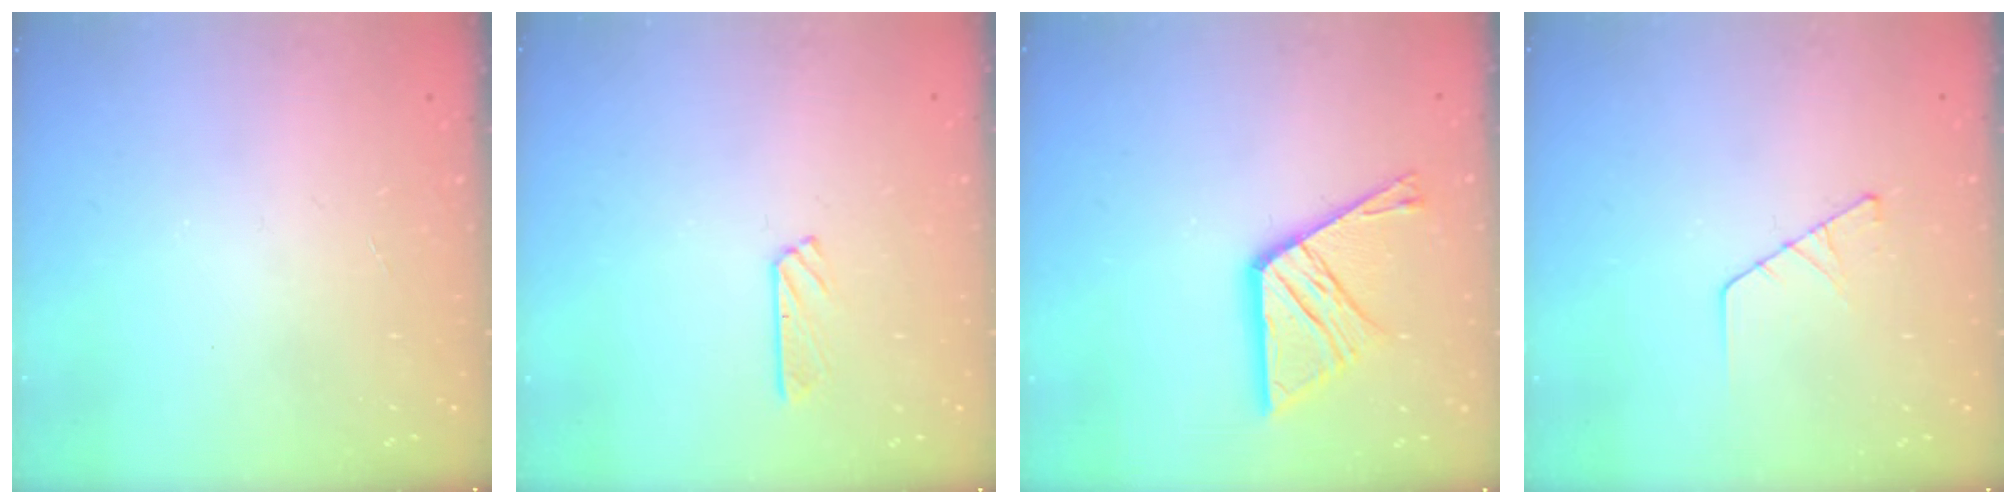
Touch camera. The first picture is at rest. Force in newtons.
{"total": 5.5, "press": 5.5, "slide": 0.3}
{"total": 13.9, "press": 13.8, "slide": 1.3}
{"total": 3.8, "press": 3.8, "slide": 0.4}